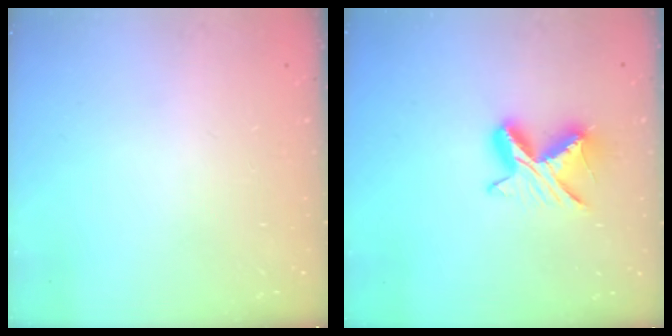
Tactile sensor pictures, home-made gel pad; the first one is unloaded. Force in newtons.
{"total": 8.7, "press": 8.7, "slide": 0.6}